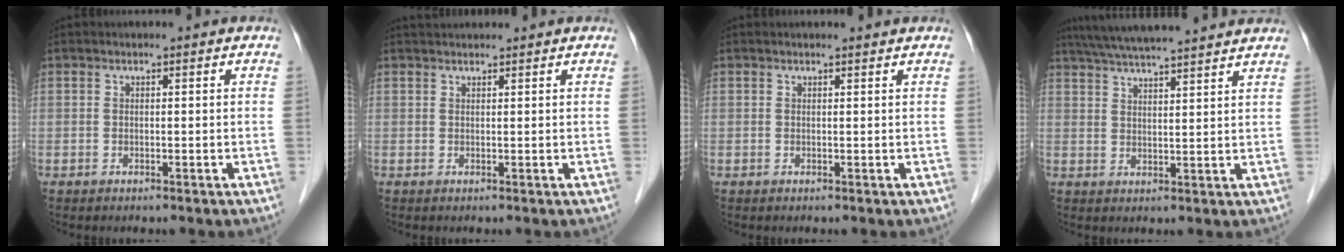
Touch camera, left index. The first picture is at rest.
{"total": 4.1, "force": [3.9, 0.7, 1.1], "torque": [-0.006, 0.034, 0.059]}
{"total": 1.8, "force": [1.7, 0.3, 0.4], "torque": [-0.002, 0.005, 0.021]}
{"total": 15.6, "force": [13.9, 0.9, 7.0], "torque": [-0.119, 0.037, 0.202]}